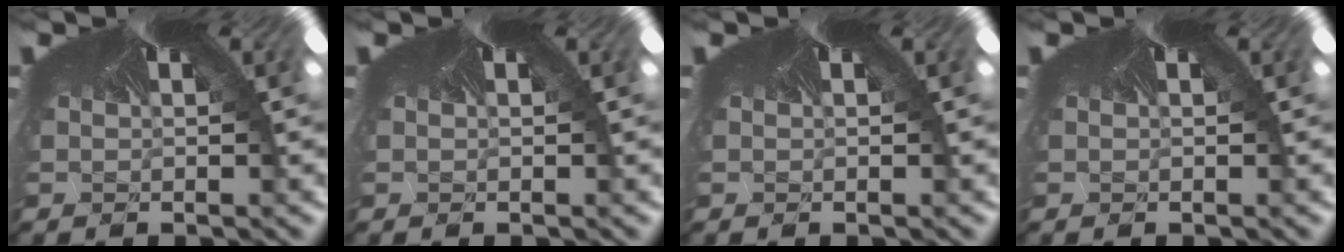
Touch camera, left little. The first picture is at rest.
{"total": 0.0}
{"total": 0.0}
{"total": 0.0}